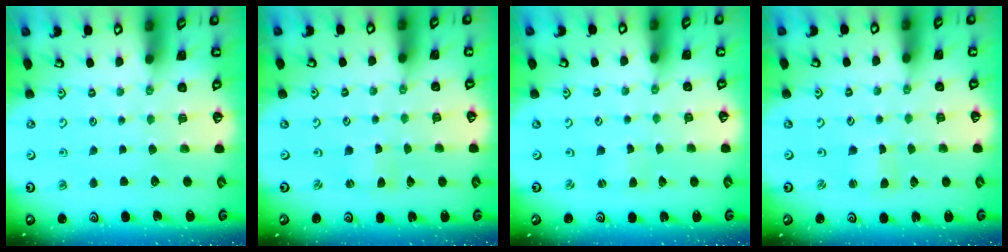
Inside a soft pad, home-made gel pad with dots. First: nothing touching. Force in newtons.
{"total": 1.7, "press": 1.7, "slide": 0.3}
{"total": 0.9, "press": 0.9, "slide": 0.1}
{"total": 1.8, "press": 1.8, "slide": 0.3}